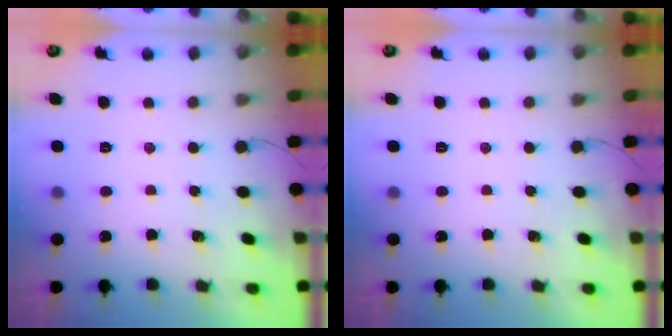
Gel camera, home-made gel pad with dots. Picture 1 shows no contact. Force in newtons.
{"total": 0.0}